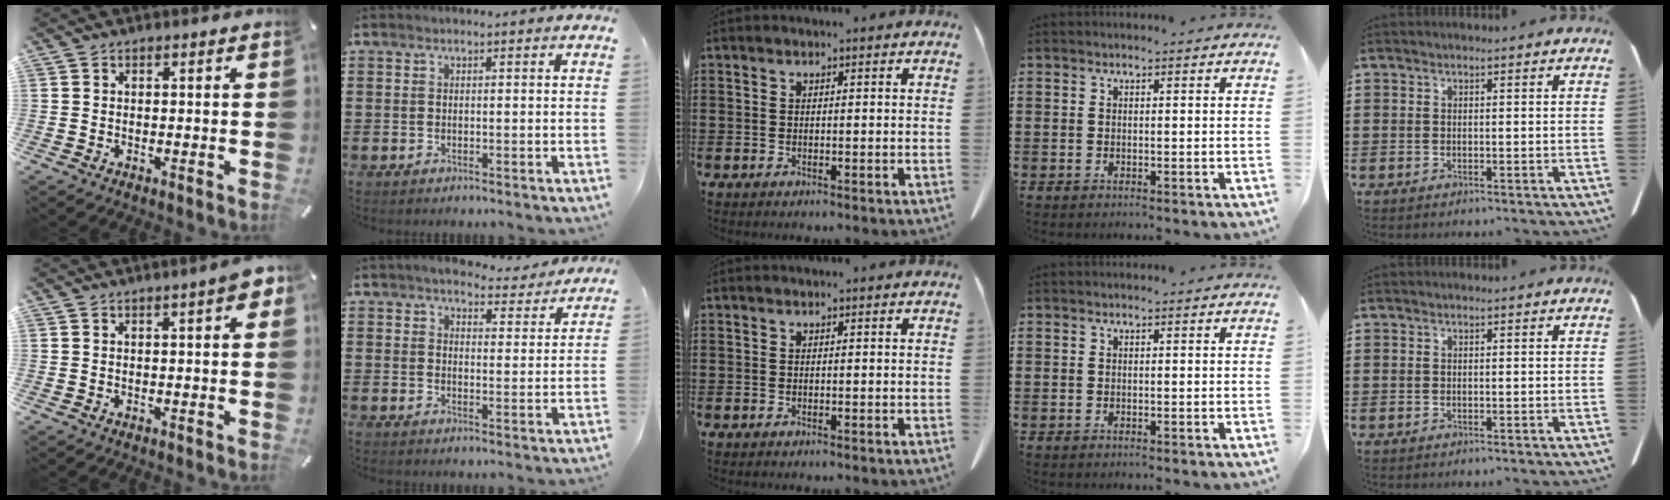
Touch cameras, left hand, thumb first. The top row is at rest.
{"thumb": {"total": 4.7, "force": [1.6, 1.1, 4.2], "torque": [-0.064, 0.001, 0.025]}, "index": {"total": 5.1, "force": [4.8, 0.8, 1.2], "torque": [-0.035, -0.022, 0.086]}}